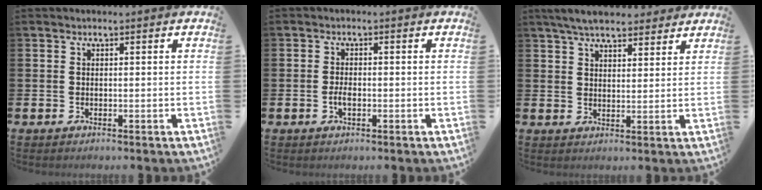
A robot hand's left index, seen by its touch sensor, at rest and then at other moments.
{"total": 1.8, "force": [-0.4, 0.8, 1.6], "torque": [-0.026, -0.001, -0.009]}
{"total": 5.8, "force": [5.4, 1.5, 1.5], "torque": [-0.045, -0.013, 0.100]}